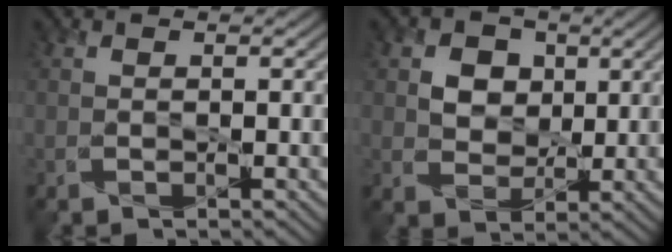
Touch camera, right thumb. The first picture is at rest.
{"total": 4.1, "force": [1.5, 3.6, 1.3], "torque": [-0.036, -0.001, 0.015]}